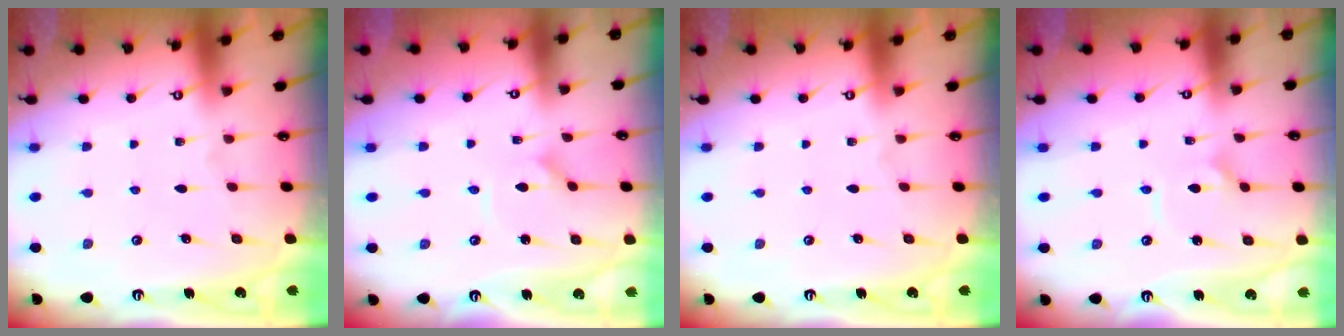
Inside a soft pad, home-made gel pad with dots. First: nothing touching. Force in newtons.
{"total": 1.2, "press": 1.1, "slide": 0.2}
{"total": 0.0}
{"total": 2.7, "press": 2.7, "slide": 0.2}